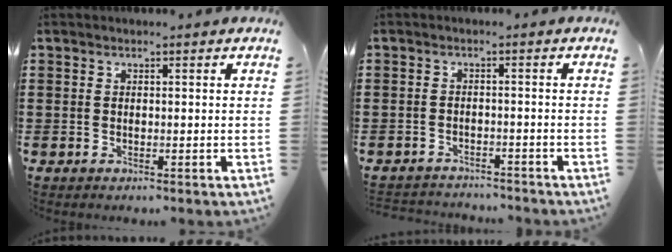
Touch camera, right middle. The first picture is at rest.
{"total": 2.4, "force": [-2.3, 0.3, -0.3], "torque": [-0.003, -0.001, -0.052]}